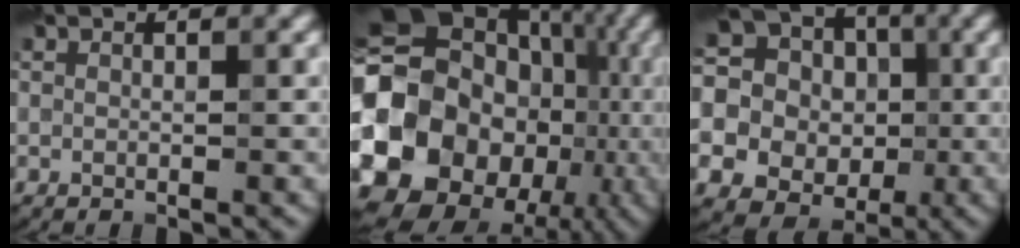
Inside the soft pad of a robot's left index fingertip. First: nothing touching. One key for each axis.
{"total": 22.9, "fx": -4.5, "fy": 20.2, "fz": 9.9, "tx": -0.176, "ty": -0.007, "tz": -0.112}
{"total": 23.9, "fx": -0.5, "fy": 22.5, "fz": 8.2, "tx": -0.189, "ty": 0.006, "tz": -0.060}